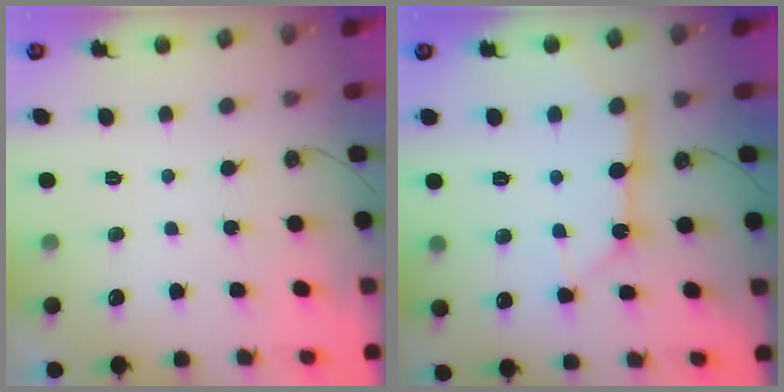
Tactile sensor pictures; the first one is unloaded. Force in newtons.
{"total": 11.9, "press": 11.8, "slide": 1.3}